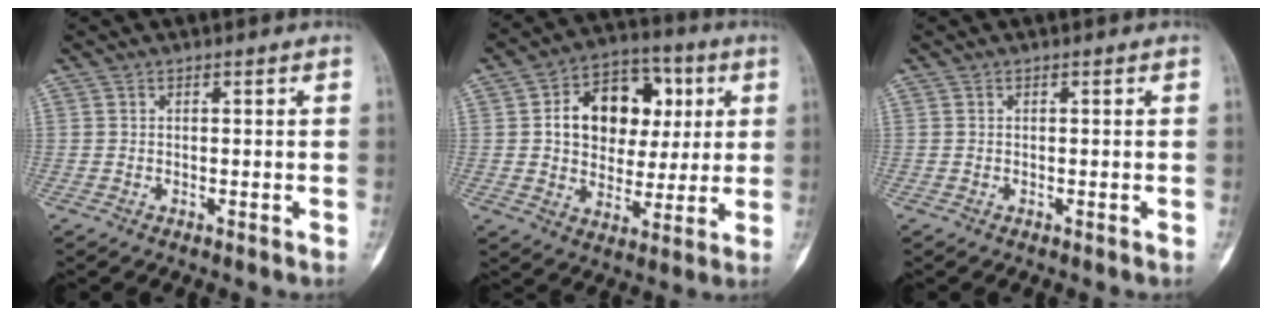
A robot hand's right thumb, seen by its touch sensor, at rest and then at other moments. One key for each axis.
{"total": 16.3, "fx": 3.4, "fy": 12.0, "fz": 10.5, "tx": -0.110, "ty": 0.012, "tz": 0.053}
{"total": 0.0}